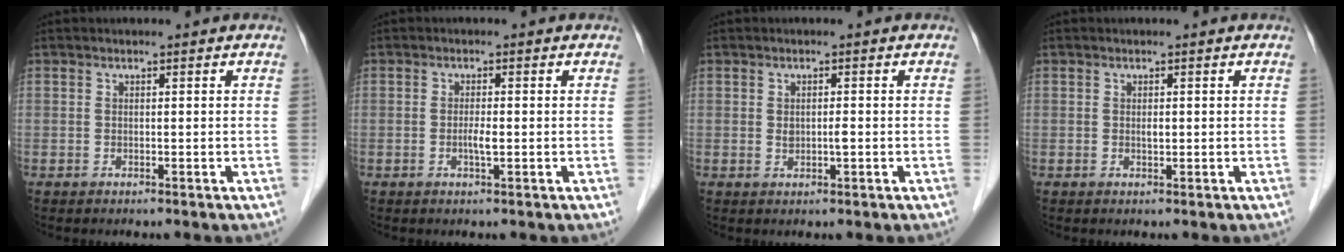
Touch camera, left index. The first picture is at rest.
{"total": 1.7, "force": [-0.4, 0.2, 1.6], "torque": [-0.031, -0.002, -0.007]}
{"total": 1.5, "force": [-0.1, 0.6, 1.4], "torque": [-0.027, -0.002, 0.001]}
{"total": 0.7, "force": [0.1, 0.3, 0.6], "torque": [-0.010, -0.001, -0.001]}